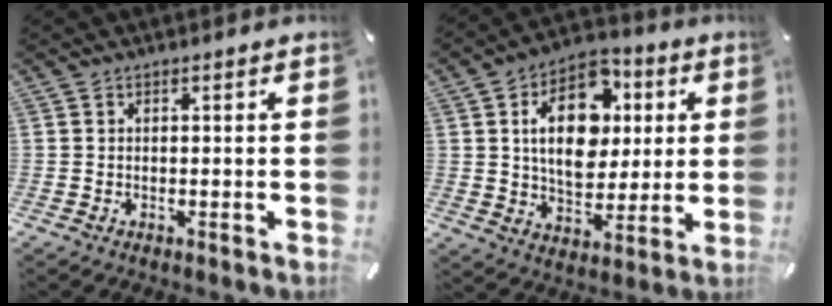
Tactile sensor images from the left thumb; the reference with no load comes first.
{"total": 17.1, "force": [4.0, 11.9, 11.6], "torque": [-0.191, 0.002, 0.070]}